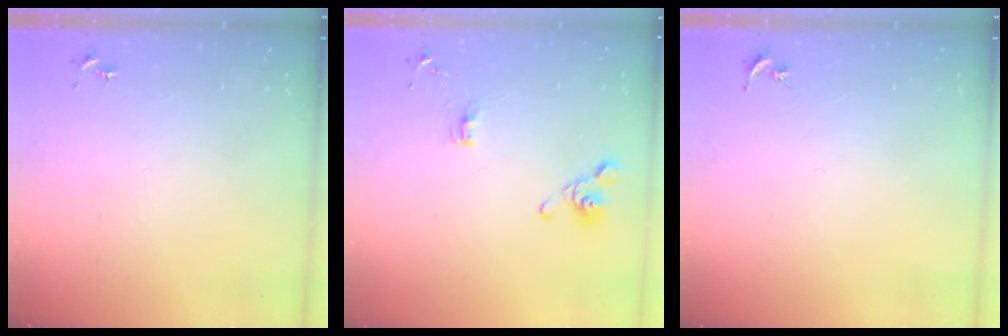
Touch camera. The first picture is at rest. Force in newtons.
{"total": 7.7, "press": 7.3, "slide": 2.3}
{"total": 0.0}